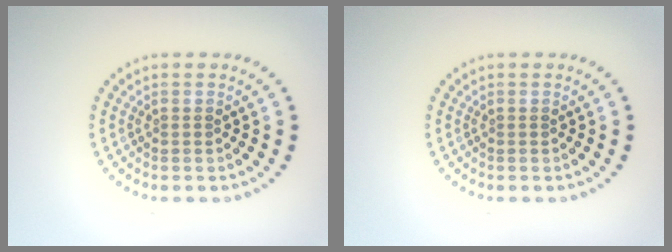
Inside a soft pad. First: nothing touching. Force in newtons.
{"total": 0.0}